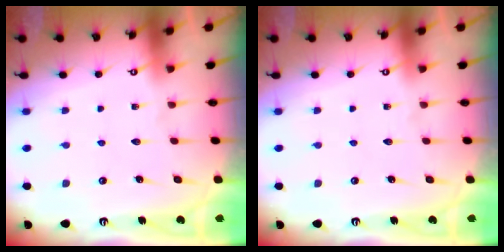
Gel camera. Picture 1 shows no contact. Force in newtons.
{"total": 0.0}